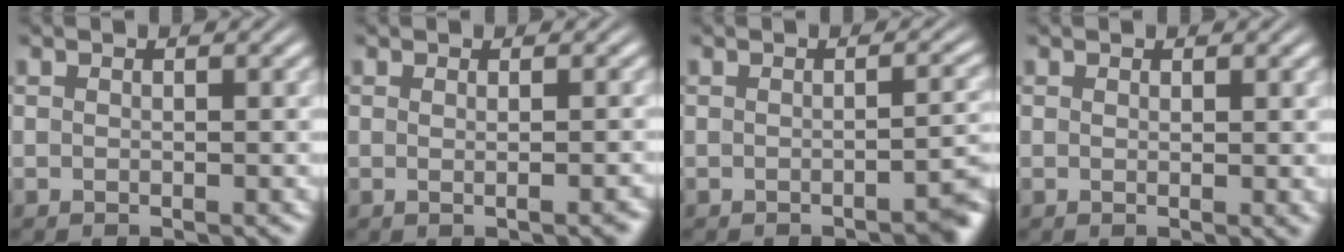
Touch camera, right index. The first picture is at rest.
{"total": 1.1, "force": [-0.4, -0.3, 1.0], "torque": [-0.013, -0.001, -0.008]}
{"total": 2.6, "force": [-1.6, 0.6, 2.0], "torque": [-0.020, 0.004, -0.028]}
{"total": 0.7, "force": [0.2, -0.2, 0.6], "torque": [-0.008, -0.008, 0.004]}